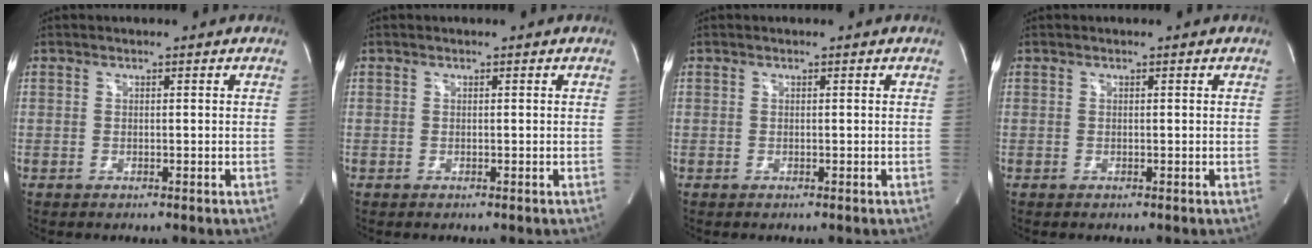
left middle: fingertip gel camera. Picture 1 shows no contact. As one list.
[{"total": 0.0}, {"total": 0.0}, {"total": 0.0}]